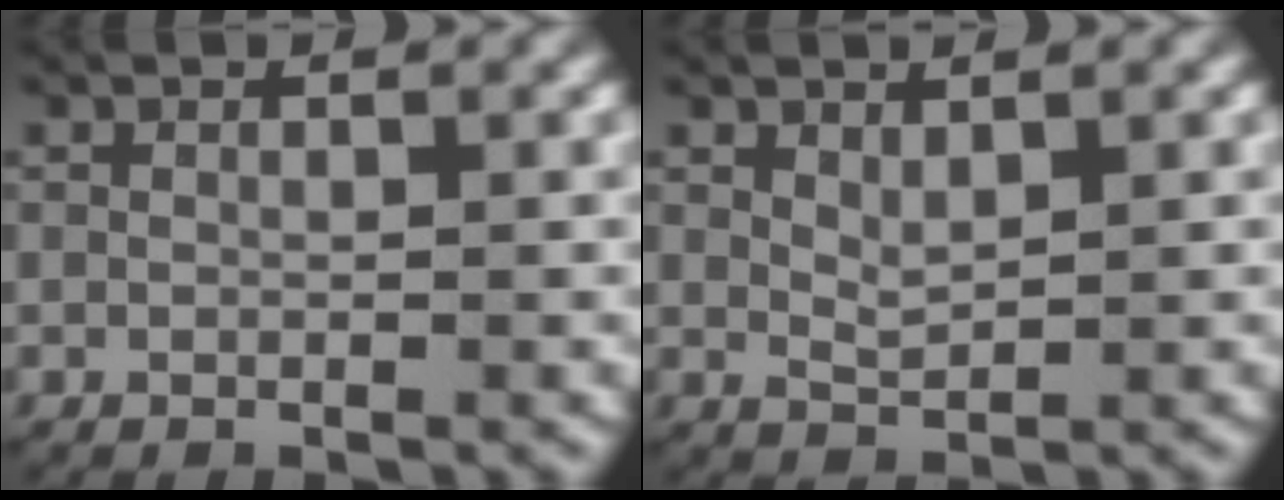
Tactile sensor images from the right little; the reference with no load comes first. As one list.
[{"total": 1.5, "force": [1.2, 0.3, 0.9], "torque": [-0.022, -0.013, 0.031]}]